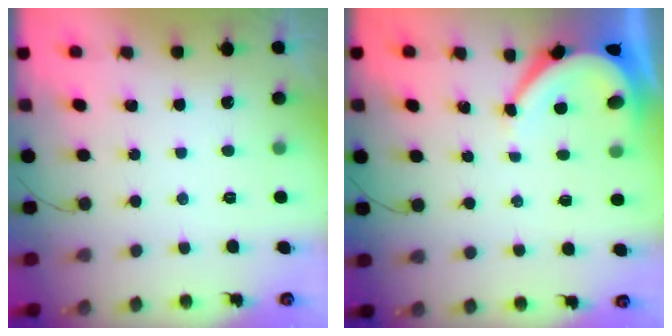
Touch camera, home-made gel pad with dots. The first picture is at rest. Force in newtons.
{"total": 5.3, "press": 5.2, "slide": 0.6}